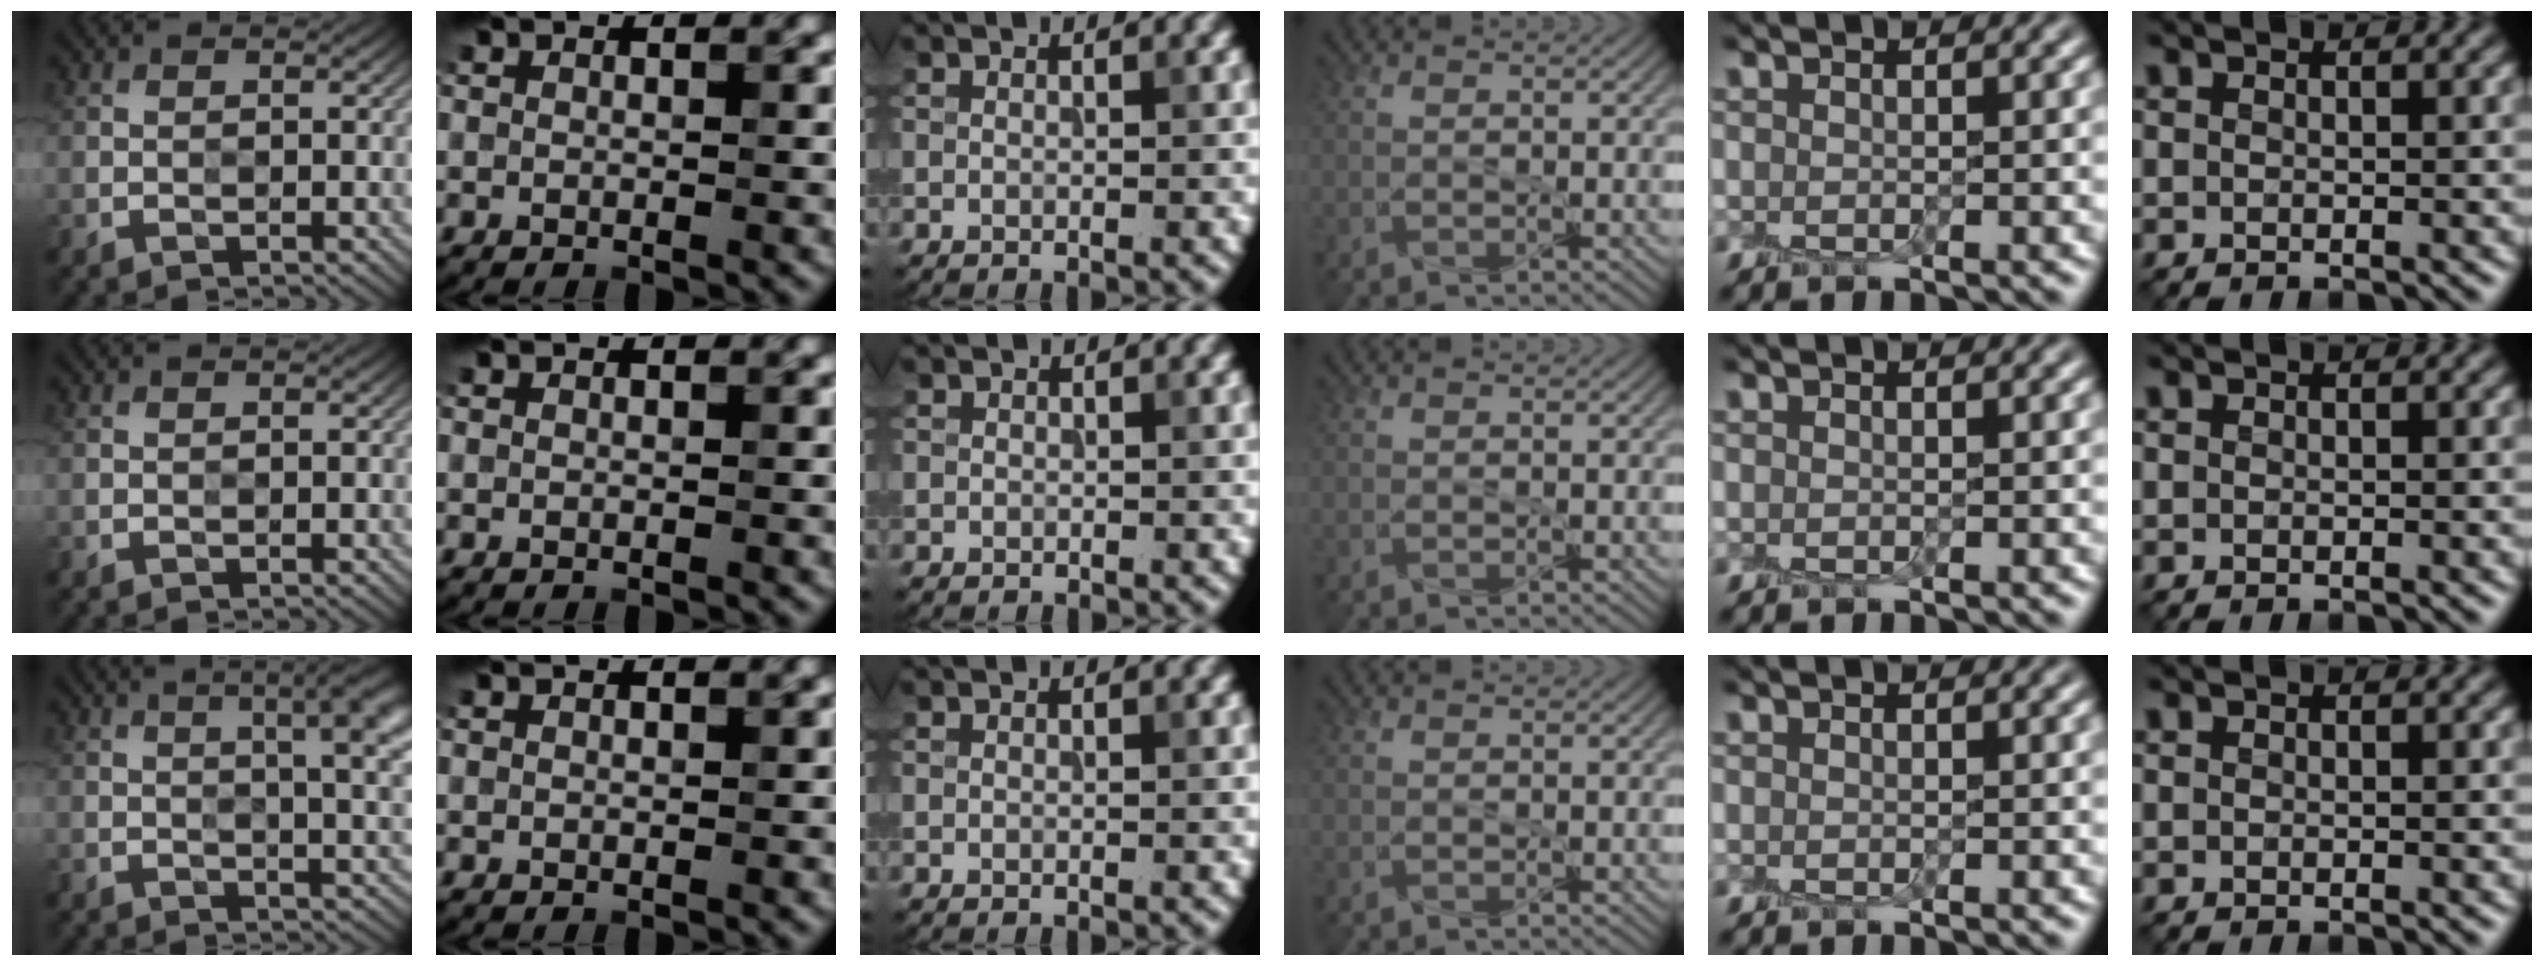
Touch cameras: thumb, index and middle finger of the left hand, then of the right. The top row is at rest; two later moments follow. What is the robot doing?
{"motion": "peel", "object": "plastic screen protector"}